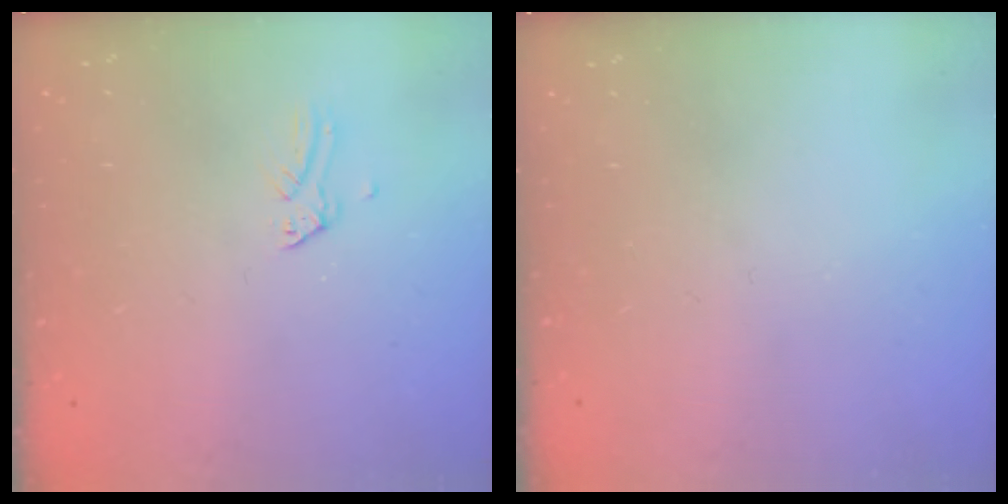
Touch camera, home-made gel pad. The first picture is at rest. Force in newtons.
{"total": 0.0}